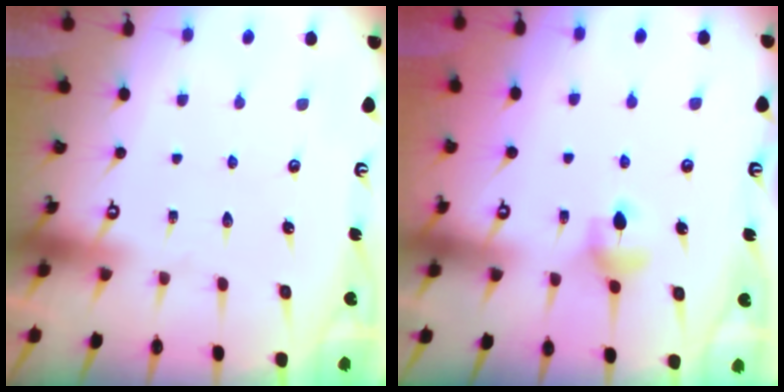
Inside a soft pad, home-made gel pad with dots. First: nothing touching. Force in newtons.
{"total": 6.6, "press": 6.5, "slide": 0.9}